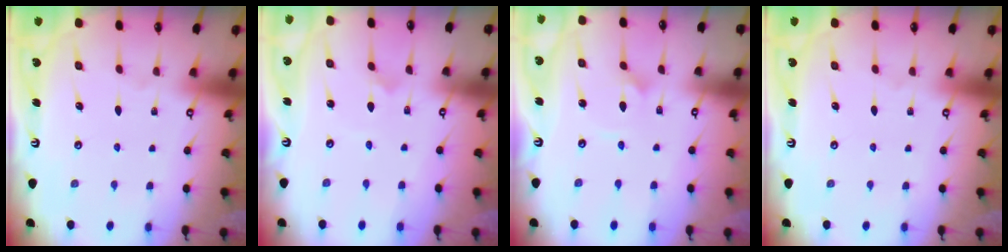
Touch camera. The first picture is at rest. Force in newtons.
{"total": 1.0, "press": 1.0, "slide": 0.0}
{"total": 1.4, "press": 1.4, "slide": 0.1}
{"total": 0.0}